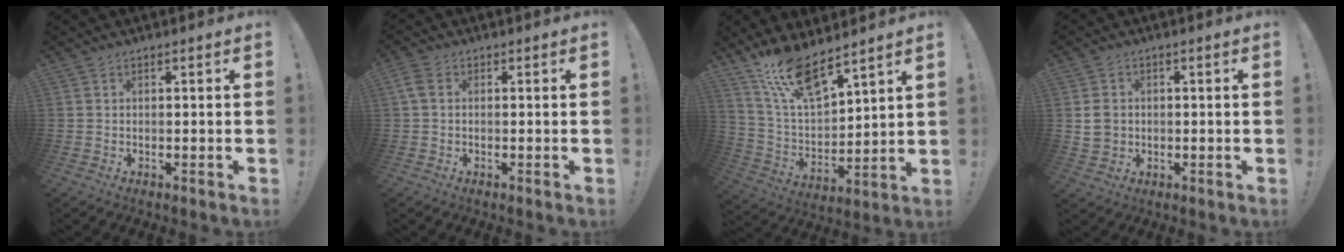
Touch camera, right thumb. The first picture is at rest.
{"total": 3.0, "force": [0.8, 1.9, 2.1], "torque": [-0.039, 0.007, 0.015]}
{"total": 14.1, "force": [11.4, 4.0, 7.2], "torque": [-0.153, -0.078, 0.208]}
{"total": 5.3, "force": [0.4, 4.7, 2.4], "torque": [-0.037, 0.008, 0.010]}